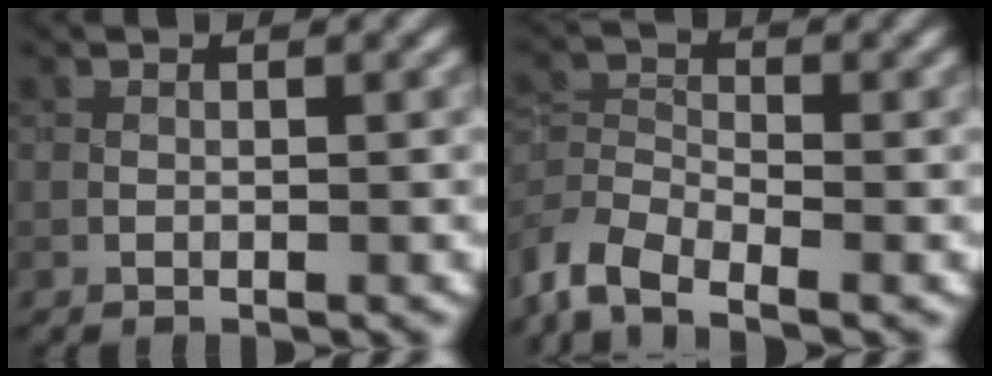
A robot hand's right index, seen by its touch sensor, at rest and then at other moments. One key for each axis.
{"total": 4.7, "fx": -3.3, "fy": 2.1, "fz": 2.6, "tx": -0.048, "ty": -0.001, "tz": -0.078}